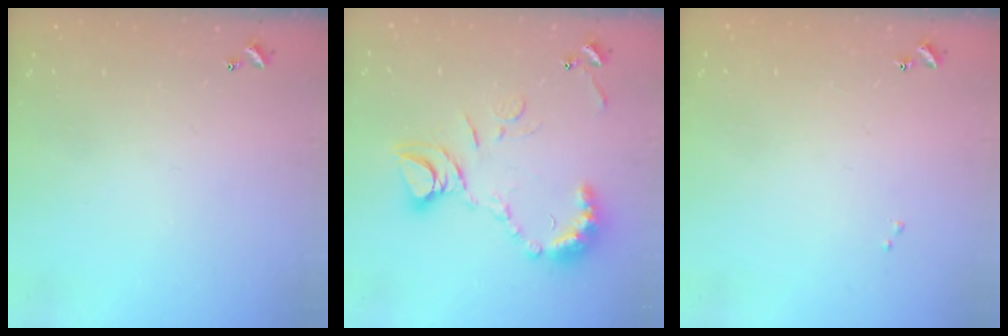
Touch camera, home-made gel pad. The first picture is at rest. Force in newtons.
{"total": 13.5, "press": 13.4, "slide": 1.2}
{"total": 0.0}